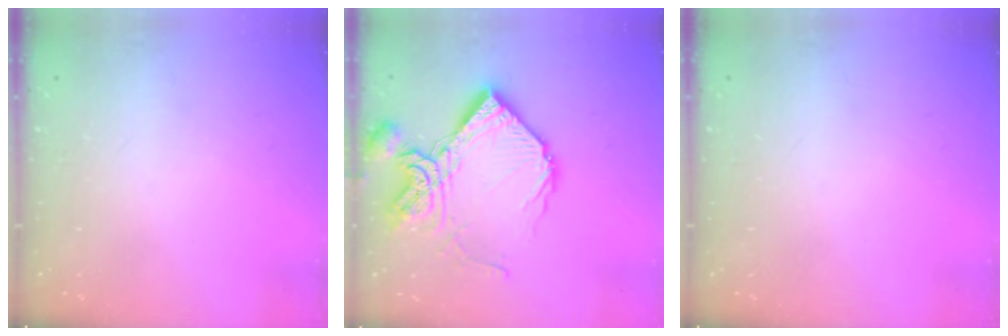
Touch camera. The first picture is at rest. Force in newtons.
{"total": 17.5, "press": 17.4, "slide": 1.8}
{"total": 0.0}